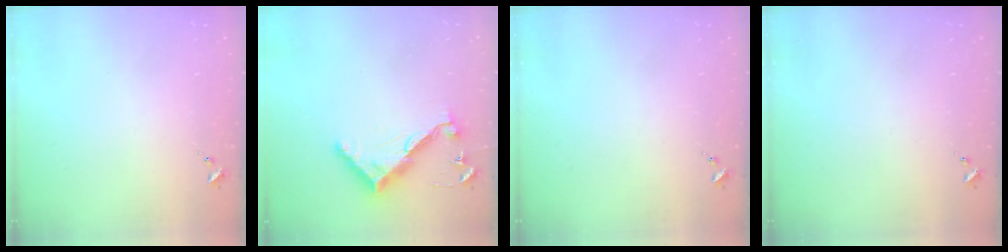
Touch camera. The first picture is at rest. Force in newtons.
{"total": 10.2, "press": 10.2, "slide": 0.4}
{"total": 0.0}
{"total": 0.0}